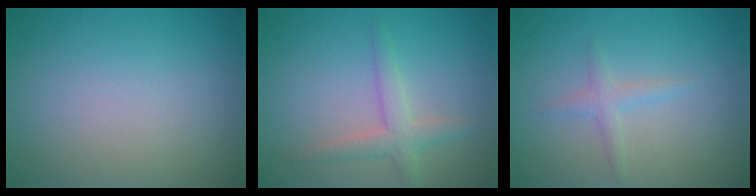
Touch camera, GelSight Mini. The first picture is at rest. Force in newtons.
{"total": 2.5, "press": 2.5, "slide": 0.2}
{"total": 1.4, "press": 1.4, "slide": 0.1}